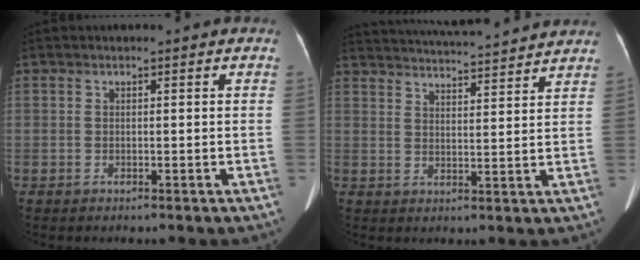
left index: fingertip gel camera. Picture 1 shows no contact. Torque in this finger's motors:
{"motor_torque": [0.85, -1.29, 0.34, 0.12]}